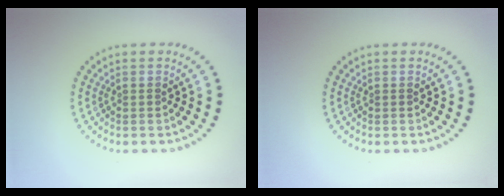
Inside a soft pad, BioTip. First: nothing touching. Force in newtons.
{"total": 0.0}